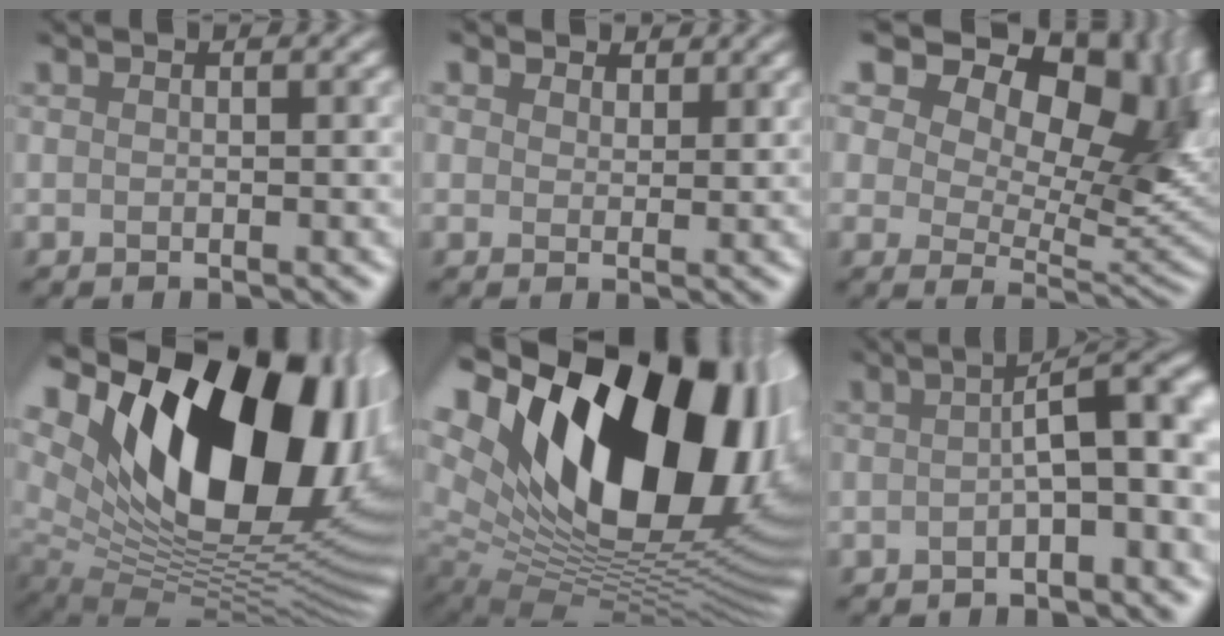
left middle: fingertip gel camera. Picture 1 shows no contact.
{"total": 1.4, "force": [0.8, 0.0, -1.2], "torque": [0.008, 0.004, 0.022]}
{"total": 15.1, "force": [8.3, 8.2, 9.5], "torque": [-0.143, 0.045, 0.136]}
{"total": 18.0, "force": [6.8, 9.6, 13.5], "torque": [-0.234, 0.012, 0.133]}
{"total": 20.2, "force": [6.9, 11.3, 15.2], "torque": [-0.279, 0.027, 0.131]}
{"total": 4.6, "force": [-0.3, 0.8, 4.6], "torque": [-0.066, 0.019, 0.003]}